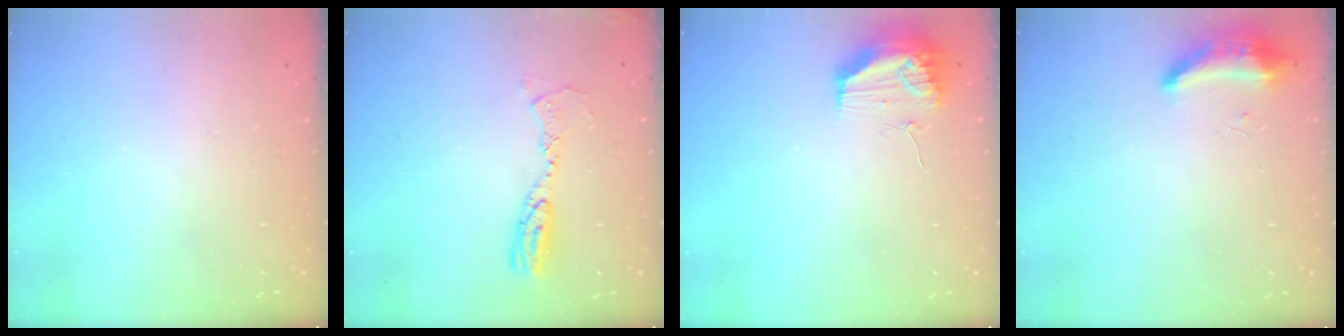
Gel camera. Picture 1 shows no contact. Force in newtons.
{"total": 10.1, "press": 10.1, "slide": 0.6}
{"total": 11.0, "press": 10.9, "slide": 1.4}
{"total": 12.5, "press": 9.4, "slide": 8.2}